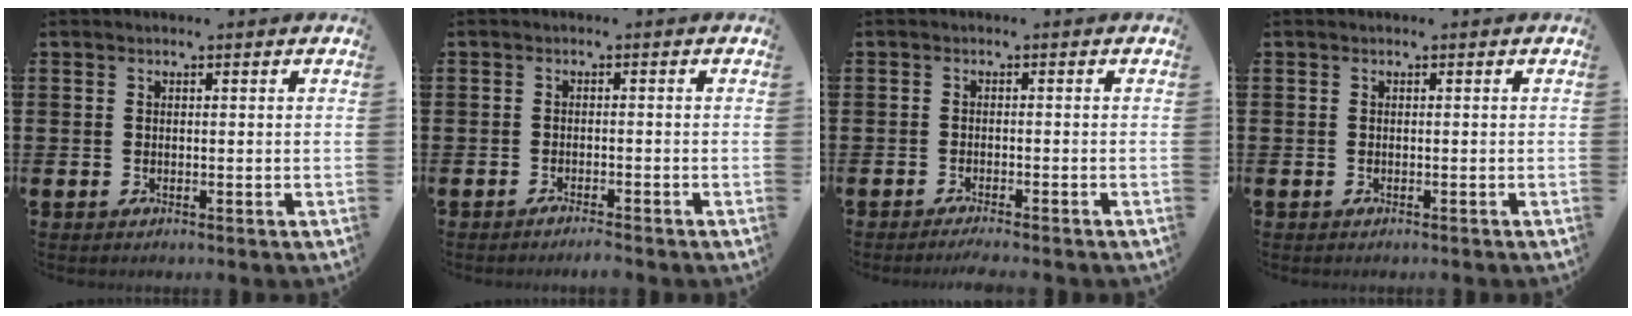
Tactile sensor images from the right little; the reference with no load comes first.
{"total": 1.3, "force": [-1.2, 0.0, 0.4], "torque": [-0.009, -0.001, -0.024]}
{"total": 1.3, "force": [-1.2, -0.1, 0.5], "torque": [-0.007, -0.001, -0.022]}
{"total": 0.0}